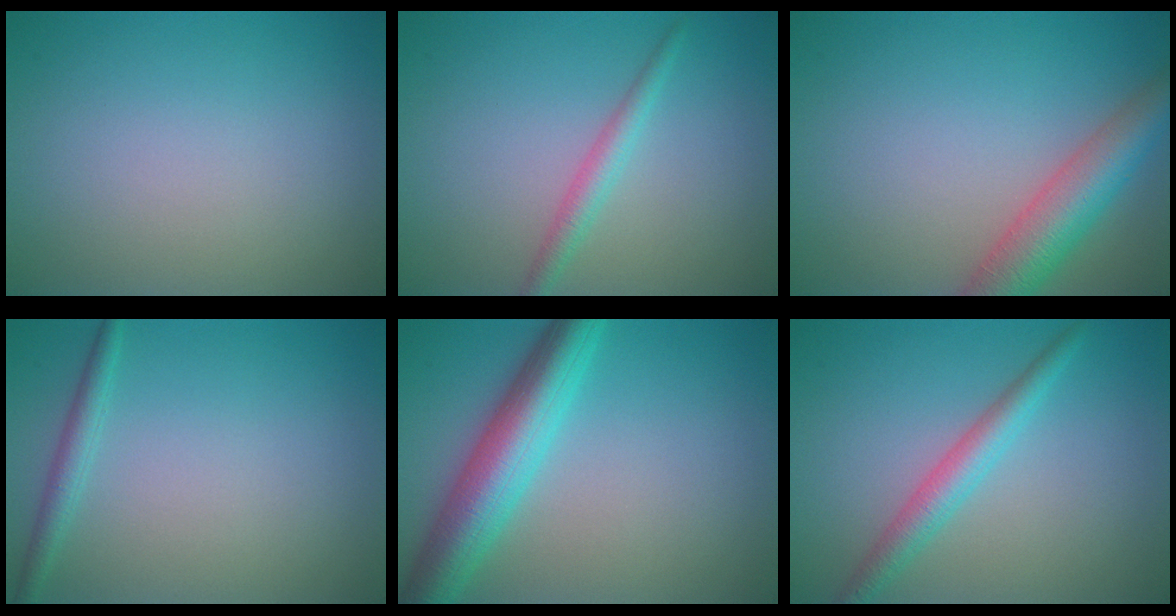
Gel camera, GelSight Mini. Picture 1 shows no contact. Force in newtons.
{"total": 1.9, "press": 1.9, "slide": 0.0}
{"total": 5.7, "press": 5.7, "slide": 0.2}
{"total": 1.6, "press": 1.6, "slide": 0.0}
{"total": 7.0, "press": 7.0, "slide": 0.2}
{"total": 3.0, "press": 3.0, "slide": 0.0}